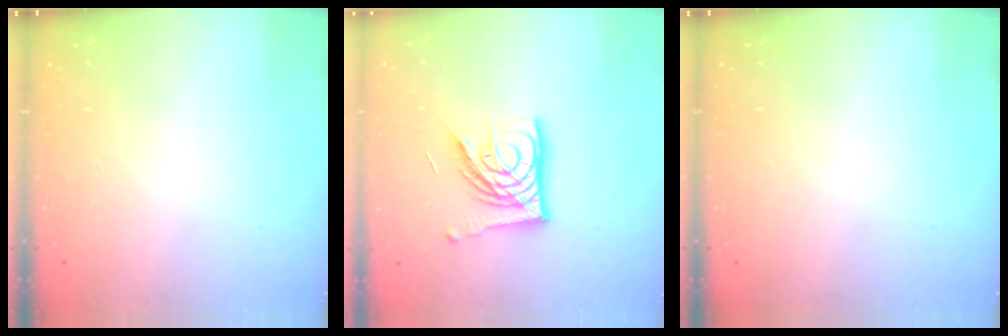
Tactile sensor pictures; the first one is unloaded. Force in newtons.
{"total": 14.7, "press": 14.6, "slide": 1.7}
{"total": 0.0}